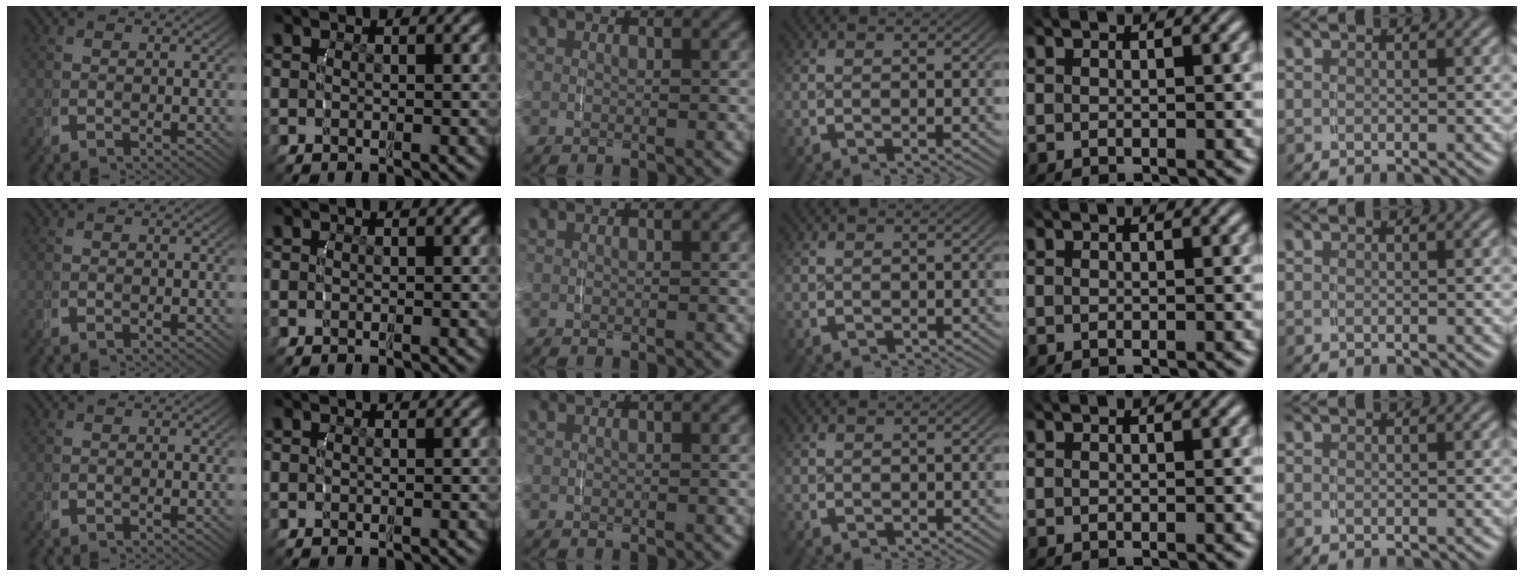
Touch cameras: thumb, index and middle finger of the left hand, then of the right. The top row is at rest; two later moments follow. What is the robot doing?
{"motion": "grasp_and_lifting", "object": "router"}